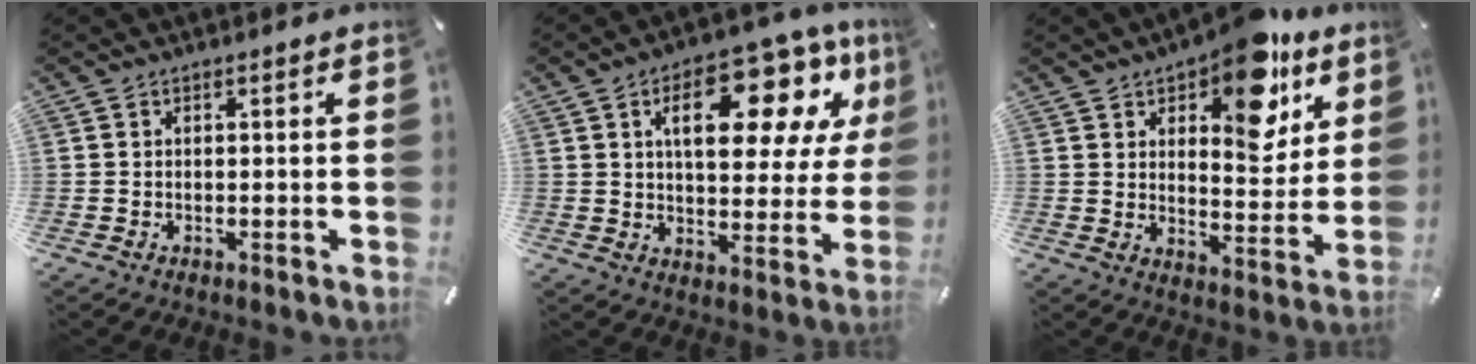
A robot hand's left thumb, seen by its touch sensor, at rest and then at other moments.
{"total": 19.0, "force": [9.3, 9.1, 14.0], "torque": [-0.196, -0.040, 0.146]}
{"total": 16.3, "force": [10.1, 8.0, 10.0], "torque": [-0.125, -0.066, 0.170]}